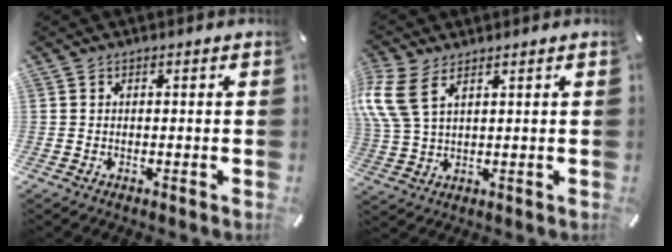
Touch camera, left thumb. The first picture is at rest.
{"total": 8.1, "force": [4.5, 4.0, 5.4], "torque": [-0.142, -0.014, 0.083]}